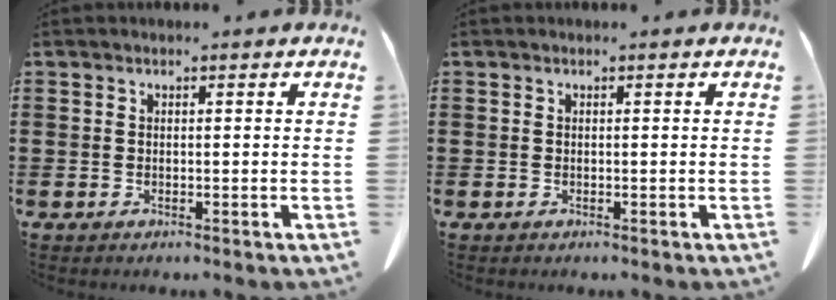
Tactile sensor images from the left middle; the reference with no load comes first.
{"total": 0.0}